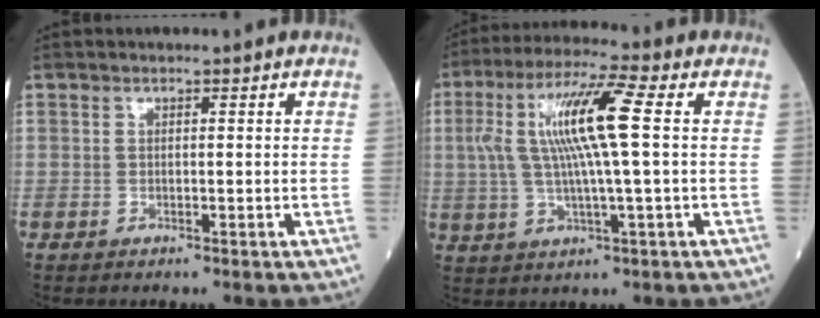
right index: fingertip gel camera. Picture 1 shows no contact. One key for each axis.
{"total": 12.1, "fx": 1.8, "fy": 0.6, "fz": 11.9, "tx": -0.241, "ty": 0.019, "tz": 0.032}